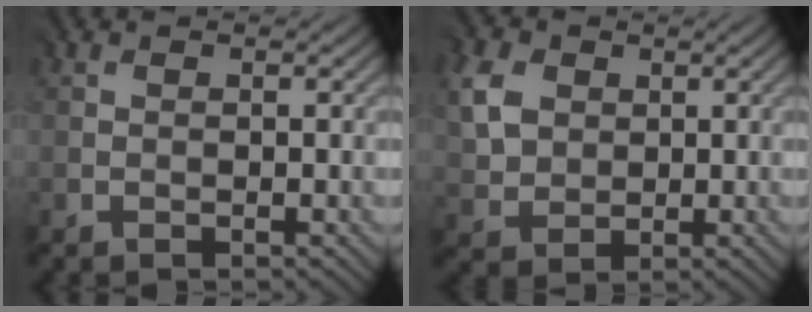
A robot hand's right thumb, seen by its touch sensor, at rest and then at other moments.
{"total": 5.0, "force": [1.6, 4.2, 2.1], "torque": [-0.078, 0.007, 0.030]}